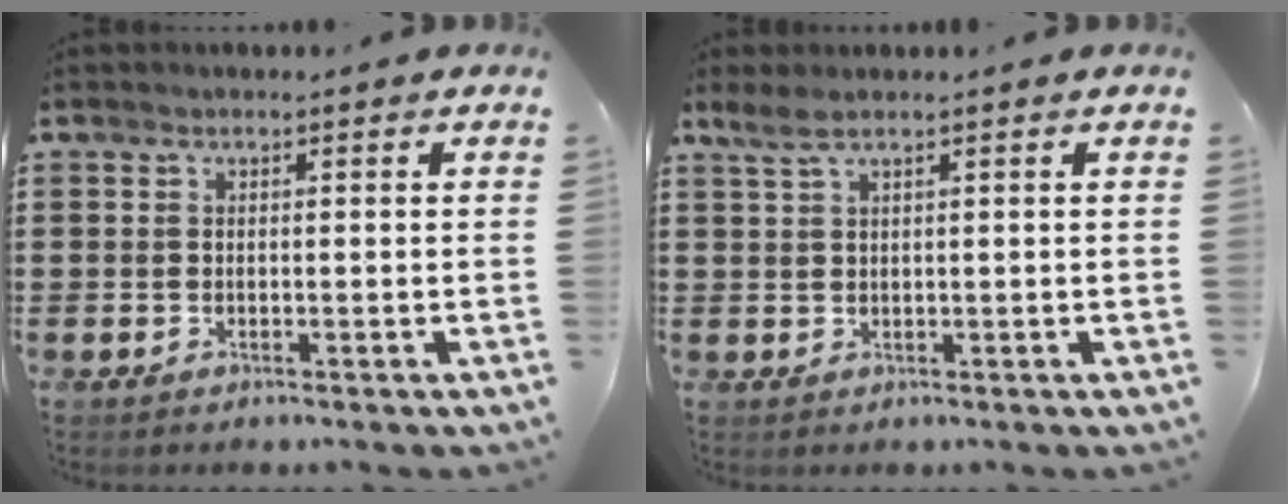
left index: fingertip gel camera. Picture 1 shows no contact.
{"total": 1.9, "force": [1.1, 0.3, 1.6], "torque": [-0.033, 0.001, 0.020]}